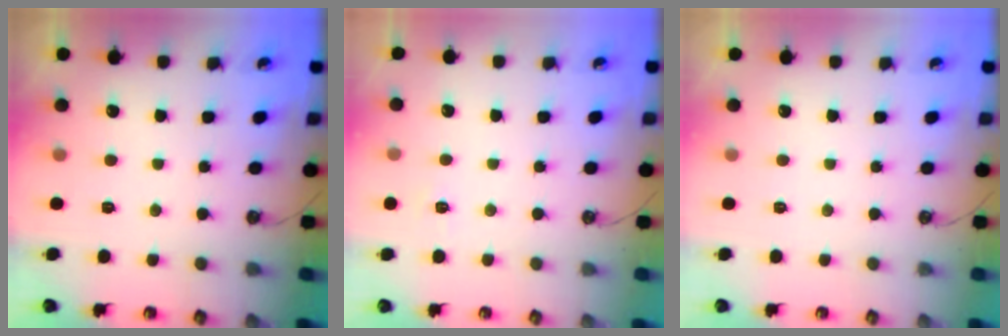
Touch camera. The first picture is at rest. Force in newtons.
{"total": 3.7, "press": 3.6, "slide": 0.5}
{"total": 0.0}